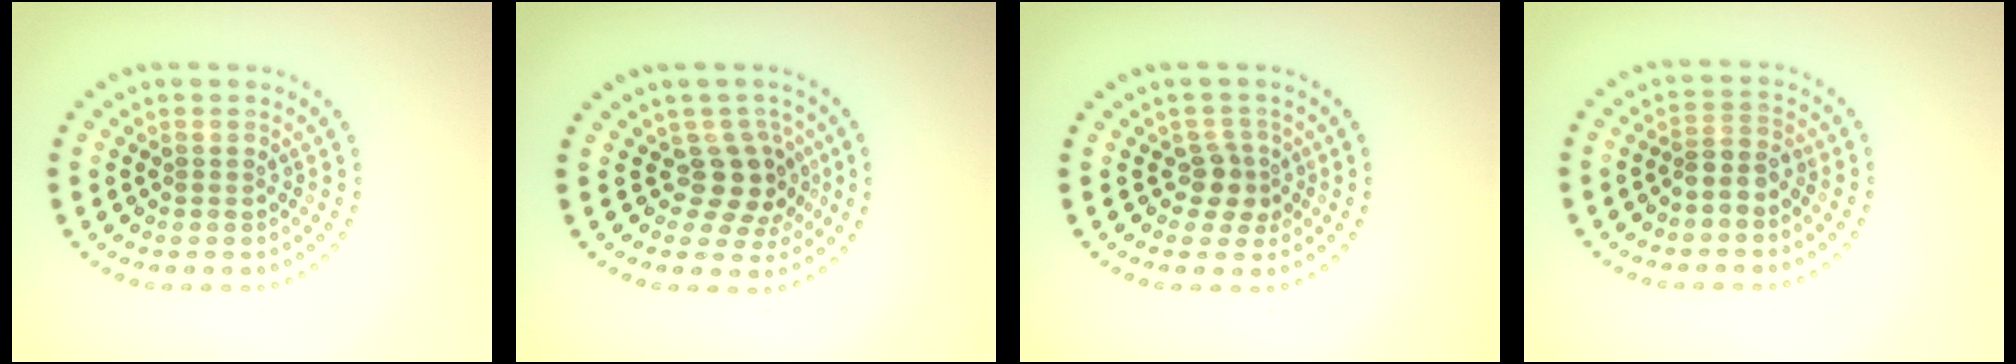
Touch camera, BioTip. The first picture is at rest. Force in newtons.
{"total": 3.5, "press": 2.6, "slide": 2.3}
{"total": 2.3, "press": 1.8, "slide": 1.3}
{"total": 2.2, "press": 1.8, "slide": 1.3}